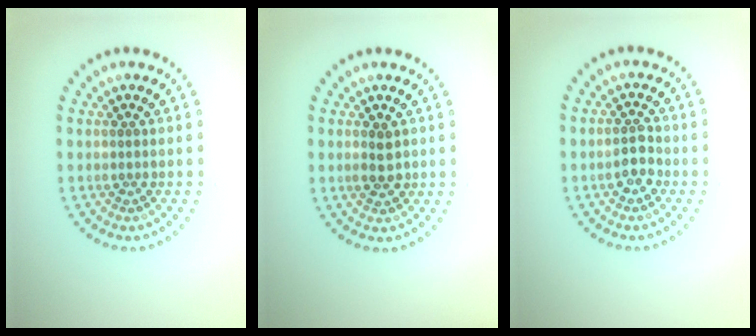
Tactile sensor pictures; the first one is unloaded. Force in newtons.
{"total": 1.6, "press": 1.6, "slide": 0.1}
{"total": 2.0, "press": 1.9, "slide": 0.6}